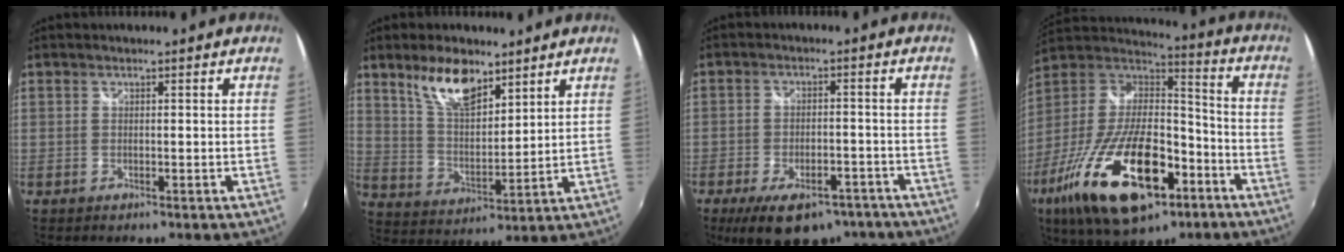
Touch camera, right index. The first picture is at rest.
{"total": 10.8, "force": [7.4, 4.3, 6.7], "torque": [-0.118, 0.005, 0.142]}
{"total": 15.4, "force": [-10.7, 7.2, 8.4], "torque": [-0.168, -0.012, -0.151]}
{"total": 27.4, "force": [-12.9, 12.2, 20.9], "torque": [-0.407, -0.031, -0.216]}